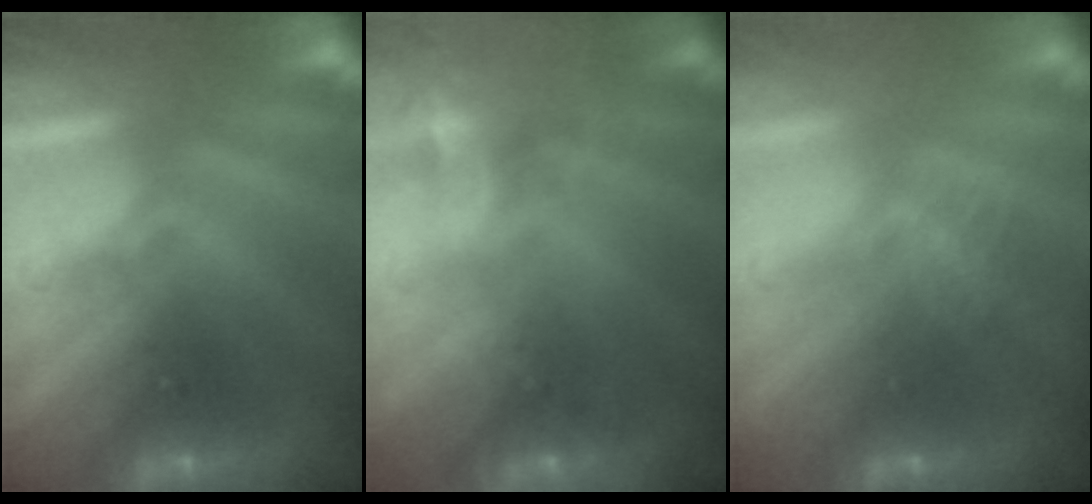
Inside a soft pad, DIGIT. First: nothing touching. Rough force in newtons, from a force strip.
{"total": 2.1}
{"total": 1.3}